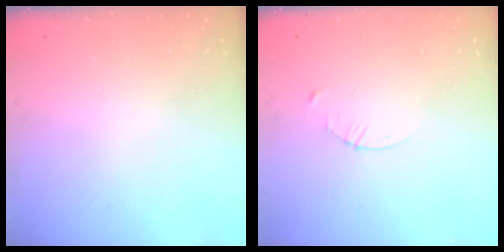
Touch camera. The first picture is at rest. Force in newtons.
{"total": 2.3, "press": 2.3, "slide": 0.3}